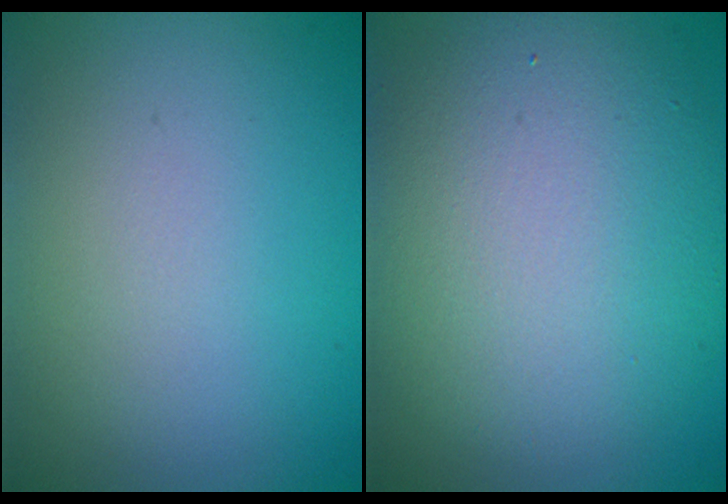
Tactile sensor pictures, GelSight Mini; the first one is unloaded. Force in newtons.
{"total": 8.8, "press": 8.8, "slide": 0.6}